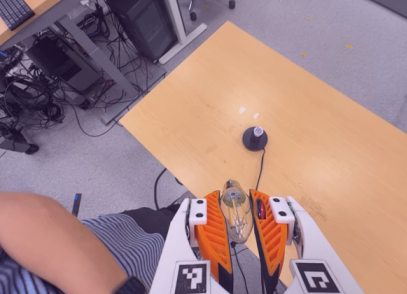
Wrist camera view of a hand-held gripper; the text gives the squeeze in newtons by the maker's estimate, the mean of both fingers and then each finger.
{"total": 22.2, "left": 25.5, "right": 18.8}